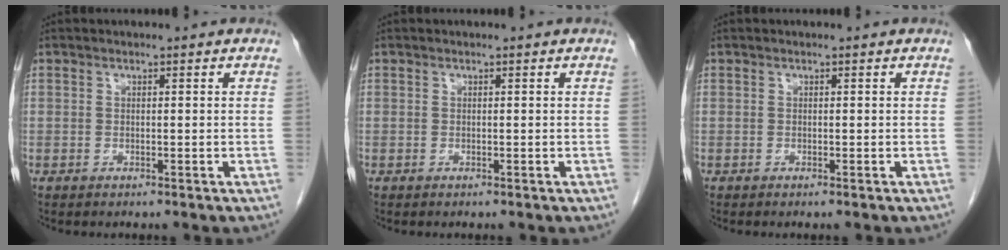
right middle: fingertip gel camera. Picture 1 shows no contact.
{"total": 0.0}
{"total": 0.0}